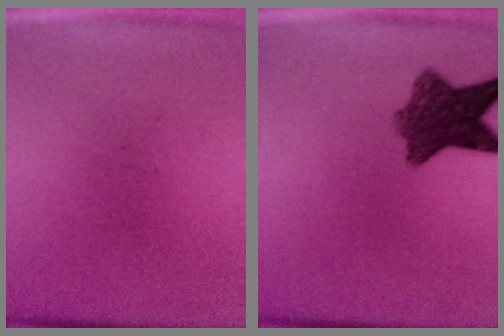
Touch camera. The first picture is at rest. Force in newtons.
{"total": 8.6}